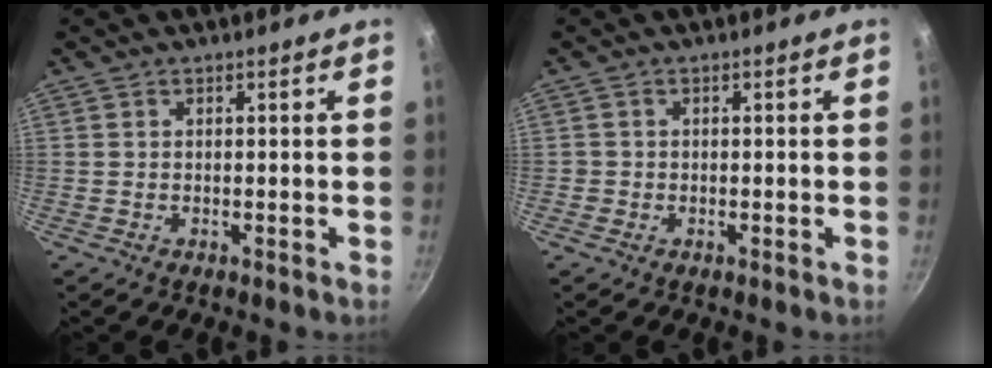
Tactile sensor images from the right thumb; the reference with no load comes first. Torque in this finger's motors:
{"motor_torque": [0.18, 0.13, 0.33, 0.11, -0.01]}